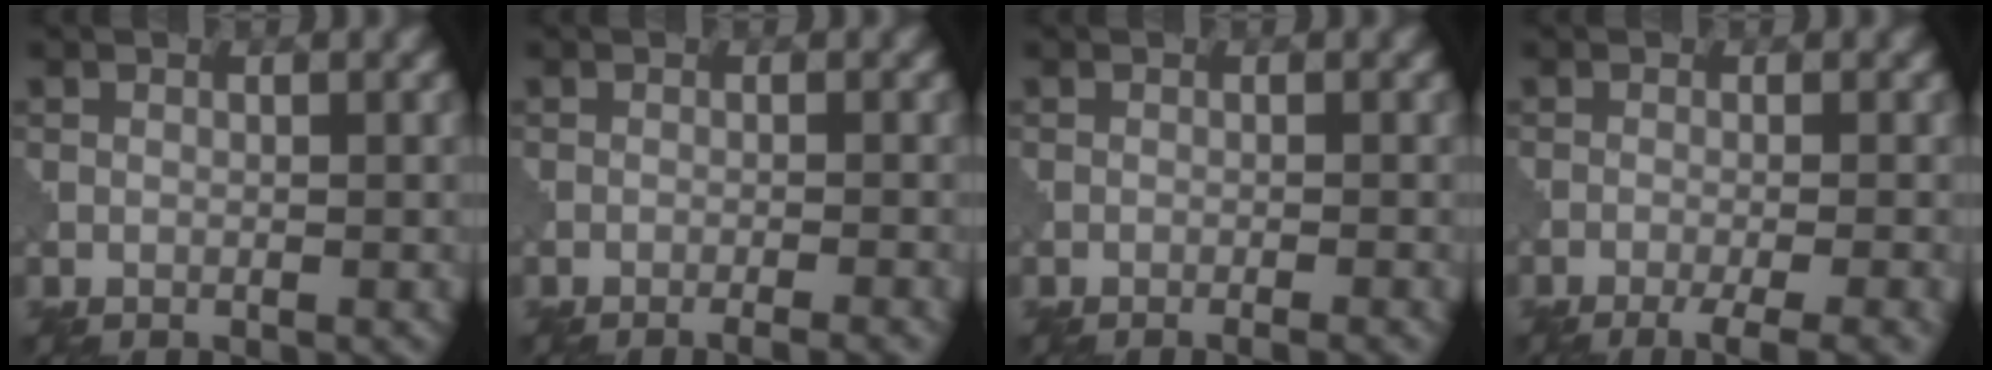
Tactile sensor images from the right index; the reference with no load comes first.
{"total": 2.3, "force": [-1.4, 0.4, 1.8], "torque": [-0.016, 0.003, -0.027]}
{"total": 1.5, "force": [-0.8, 0.3, 1.2], "torque": [-0.008, 0.000, -0.016]}
{"total": 4.9, "force": [-2.7, 1.2, 4.0], "torque": [-0.050, -0.002, -0.042]}